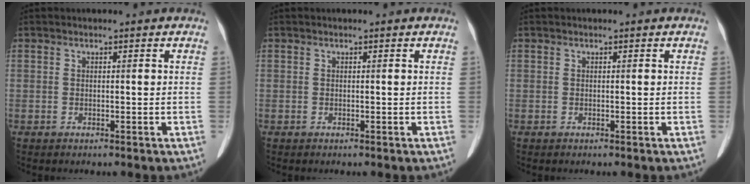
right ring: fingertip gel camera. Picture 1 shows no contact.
{"total": 0.0}
{"total": 0.0}